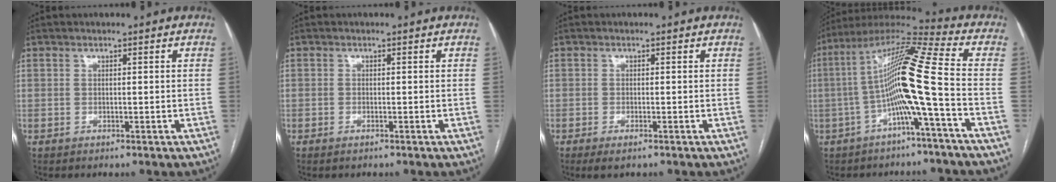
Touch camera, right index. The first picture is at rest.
{"total": 0.6, "force": [-0.4, 0.1, 0.4], "torque": [-0.006, 0.000, -0.007]}
{"total": 2.3, "force": [-1.4, 0.5, 1.7], "torque": [-0.028, -0.003, -0.022]}
{"total": 13.5, "force": [-2.6, -1.2, 13.2], "torque": [-0.236, 0.024, -0.058]}